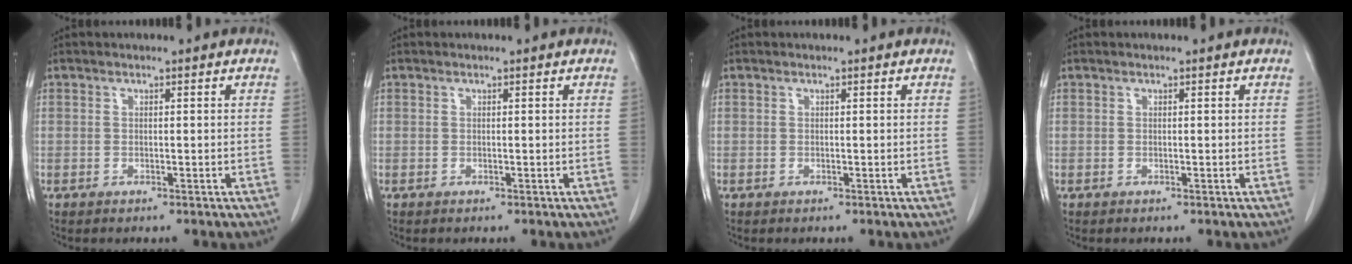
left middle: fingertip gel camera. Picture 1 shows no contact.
{"total": 0.0}
{"total": 0.0}
{"total": 0.0}